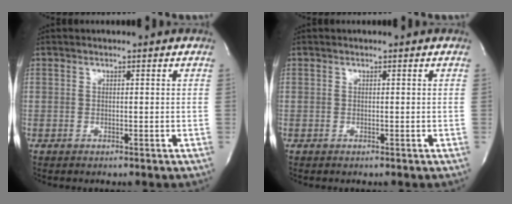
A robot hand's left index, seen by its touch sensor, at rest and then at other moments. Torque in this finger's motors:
{"motor_torque": [0.00, 0.00, 0.00, 0.00]}